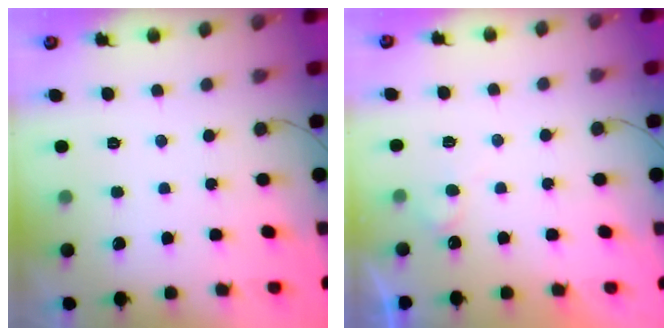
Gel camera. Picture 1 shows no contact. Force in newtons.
{"total": 5.5, "press": 5.5, "slide": 0.4}